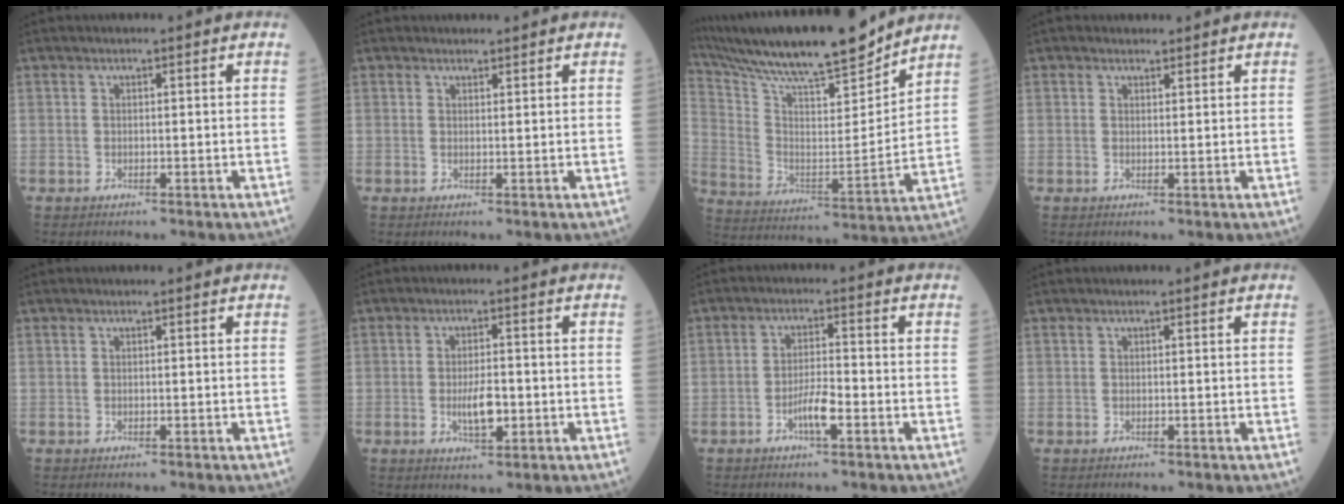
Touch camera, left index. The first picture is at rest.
{"total": 0.9, "force": [0.8, 0.3, -0.1], "torque": [-0.006, -0.004, 0.011]}
{"total": 21.0, "force": [18.4, 2.4, 9.7], "torque": [-0.185, -0.006, 0.307]}
{"total": 0.9, "force": [0.8, 0.5, 0.0], "torque": [-0.005, -0.002, 0.009]}
{"total": 0.0}
{"total": 4.4, "force": [-1.1, 1.6, 4.0], "torque": [-0.076, -0.003, -0.017]}
{"total": 3.9, "force": [-2.0, 0.6, 3.3], "torque": [-0.066, -0.001, -0.039]}
{"total": 0.0}